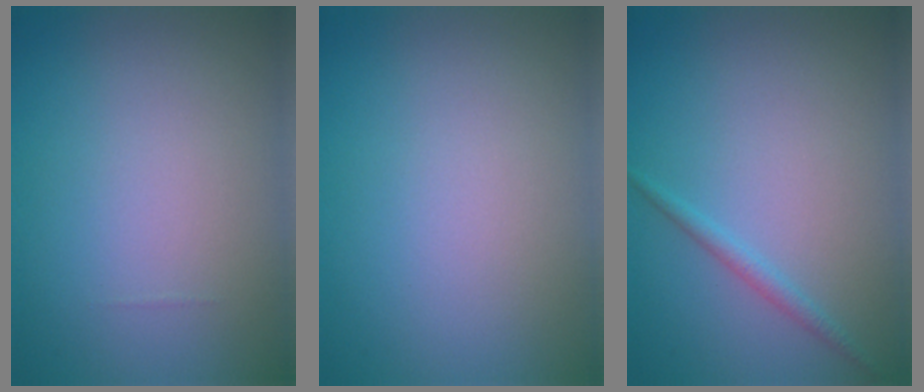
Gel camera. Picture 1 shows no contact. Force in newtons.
{"total": 0.0}
{"total": 1.2, "press": 1.2, "slide": 0.0}